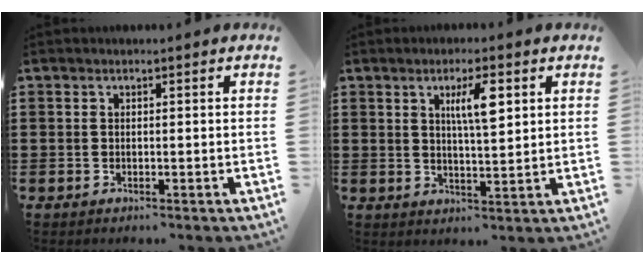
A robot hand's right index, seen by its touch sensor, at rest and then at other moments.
{"total": 5.6, "force": [2.1, 1.3, 5.0], "torque": [-0.097, 0.007, 0.030]}